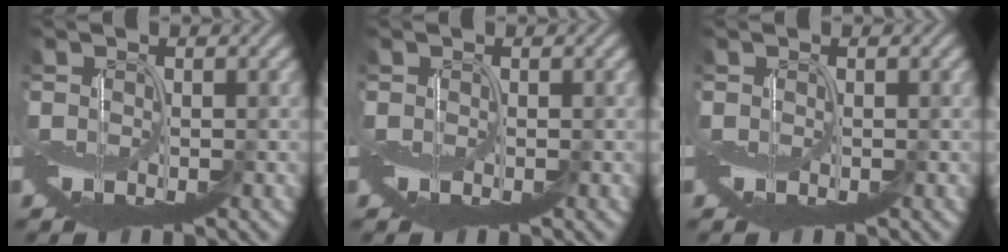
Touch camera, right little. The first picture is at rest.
{"total": 0.0}
{"total": 0.0}